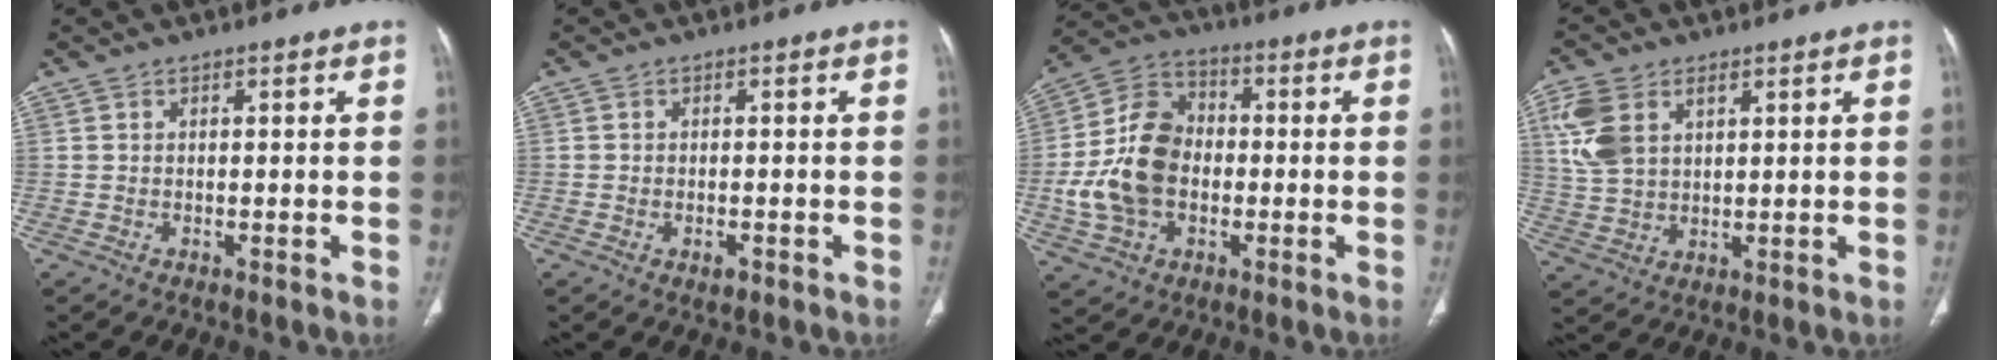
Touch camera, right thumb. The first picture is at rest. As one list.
[{"total": 1.8, "force": [-0.8, 1.0, 1.3], "torque": [-0.020, 0.004, -0.009]}, {"total": 15.3, "force": [-1.7, 11.2, 10.3], "torque": [-0.185, 0.028, -0.031]}, {"total": 9.2, "force": [3.6, 6.0, 6.0], "torque": [-0.127, -0.002, 0.077]}]